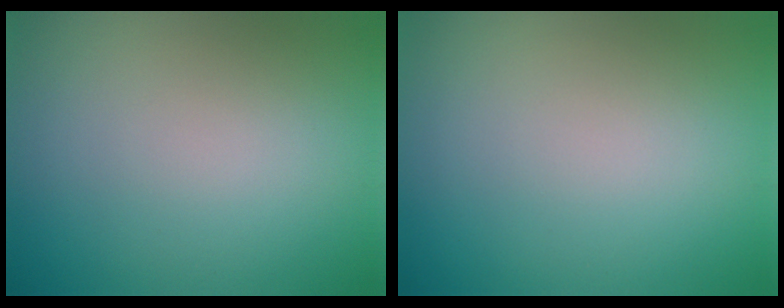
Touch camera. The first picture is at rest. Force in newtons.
{"total": 0.0}